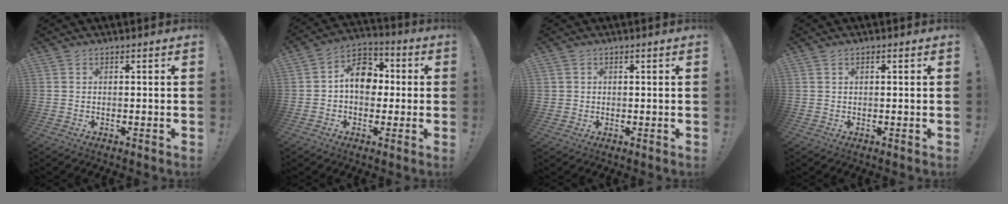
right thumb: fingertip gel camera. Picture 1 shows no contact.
{"total": 11.8, "force": [0.7, 9.0, 7.7], "torque": [-0.106, 0.020, 0.020]}
{"total": 2.2, "force": [1.0, 2.0, 0.3], "torque": [0.005, -0.007, 0.016]}
{"total": 0.7, "force": [0.2, 0.4, 0.5], "torque": [-0.014, 0.003, 0.003]}